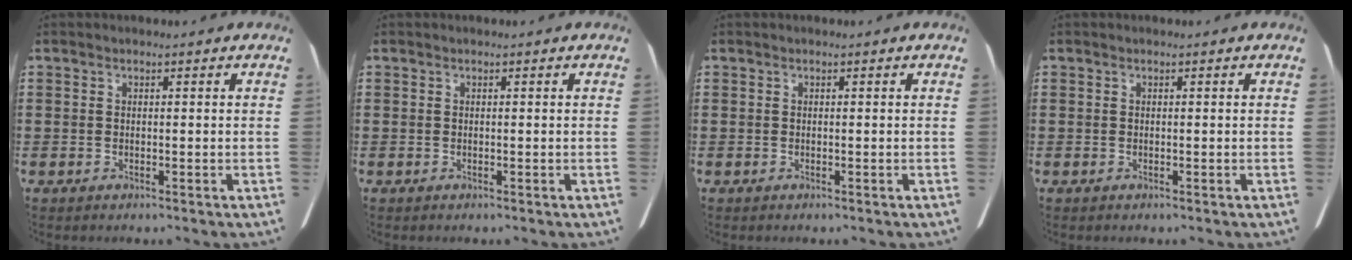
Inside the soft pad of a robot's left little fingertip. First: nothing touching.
{"total": 0.0}
{"total": 0.0}
{"total": 0.0}